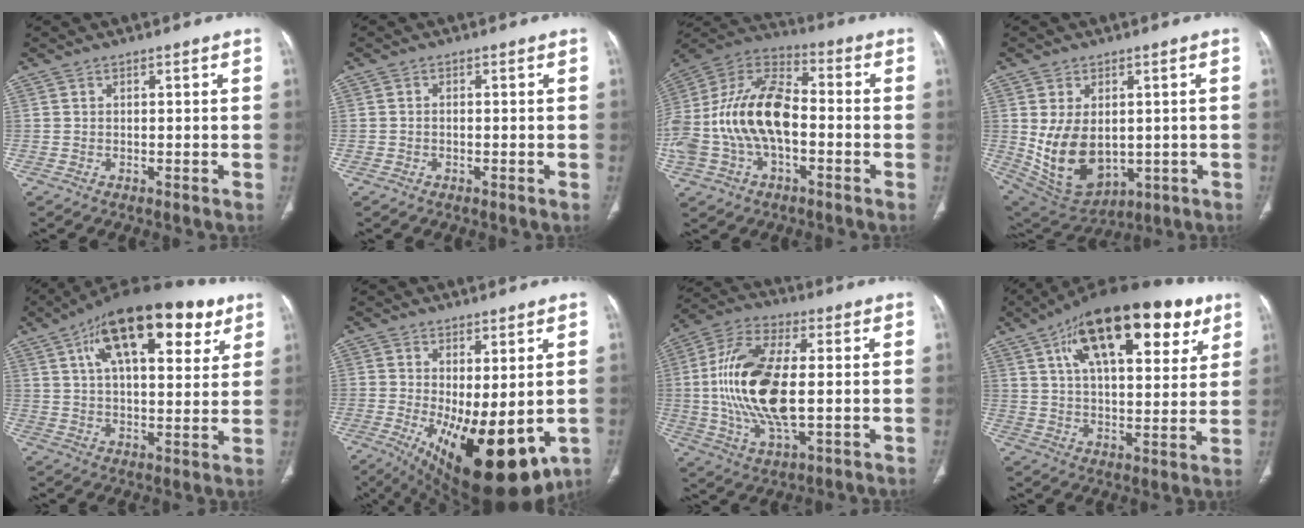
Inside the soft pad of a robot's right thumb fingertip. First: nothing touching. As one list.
[{"total": 0.6, "force": [-0.2, 0.5, 0.2], "torque": [-0.001, 0.003, -0.003]}, {"total": 22.0, "force": [-2.6, 12.9, 17.6], "torque": [-0.361, 0.039, -0.048]}, {"total": 13.1, "force": [-0.1, 8.9, 9.6], "torque": [-0.155, -0.012, 0.032]}, {"total": 23.9, "force": [11.3, 10.6, 18.2], "torque": [-0.260, -0.002, 0.178]}, {"total": 17.9, "force": [-4.3, 7.4, 15.8], "torque": [-0.223, -0.026, -0.039]}, {"total": 19.0, "force": [0.2, 8.3, 17.1], "torque": [-0.350, 0.004, 0.004]}, {"total": 26.4, "force": [12.8, 11.6, 19.9], "torque": [-0.284, -0.003, 0.199]}]